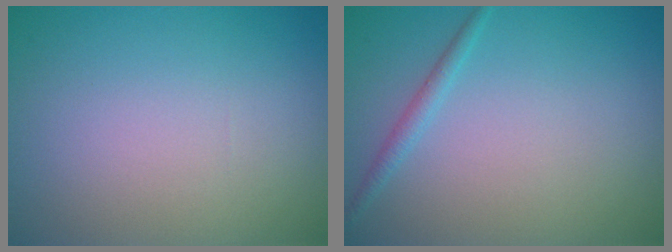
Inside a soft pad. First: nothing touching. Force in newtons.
{"total": 1.1, "press": 1.1, "slide": 0.1}